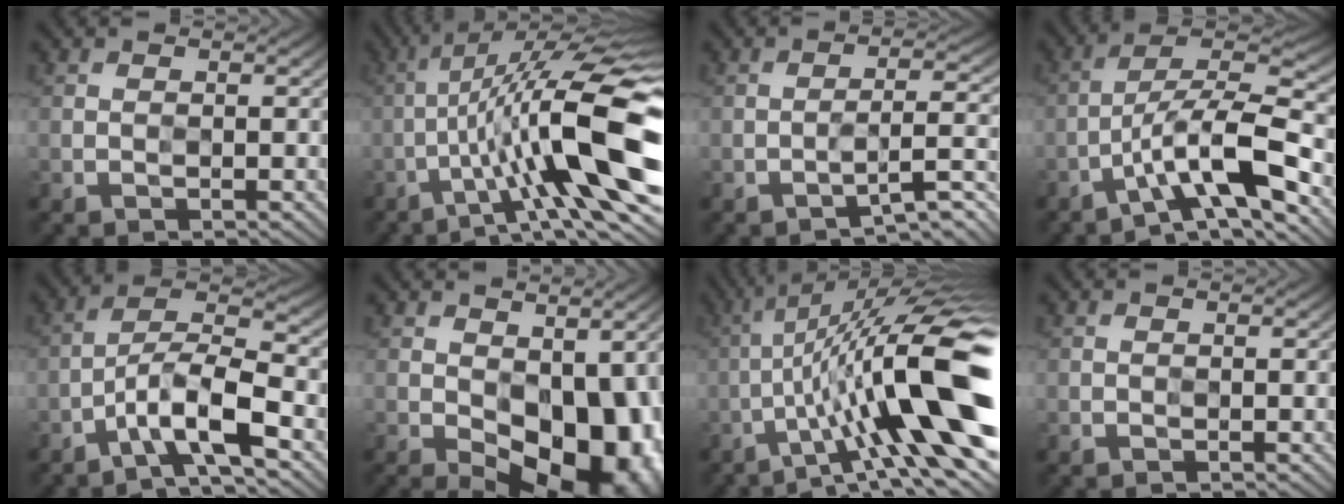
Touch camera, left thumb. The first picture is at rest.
{"total": 15.0, "force": [-2.6, 3.3, 14.4], "torque": [-0.226, 0.019, -0.036]}
{"total": 4.1, "force": [-2.5, 0.5, 3.1], "torque": [-0.036, 0.020, -0.043]}
{"total": 9.1, "force": [-4.7, 1.8, 7.6], "torque": [-0.123, 0.020, -0.092]}
{"total": 8.3, "force": [-4.7, 1.8, 6.6], "torque": [-0.107, 0.018, -0.093]}
{"total": 15.8, "force": [-3.2, 9.3, 12.3], "torque": [-0.148, -0.027, -0.008]}
{"total": 16.9, "force": [-3.1, 3.8, 16.2], "torque": [-0.247, 0.016, -0.040]}
{"total": 0.0}